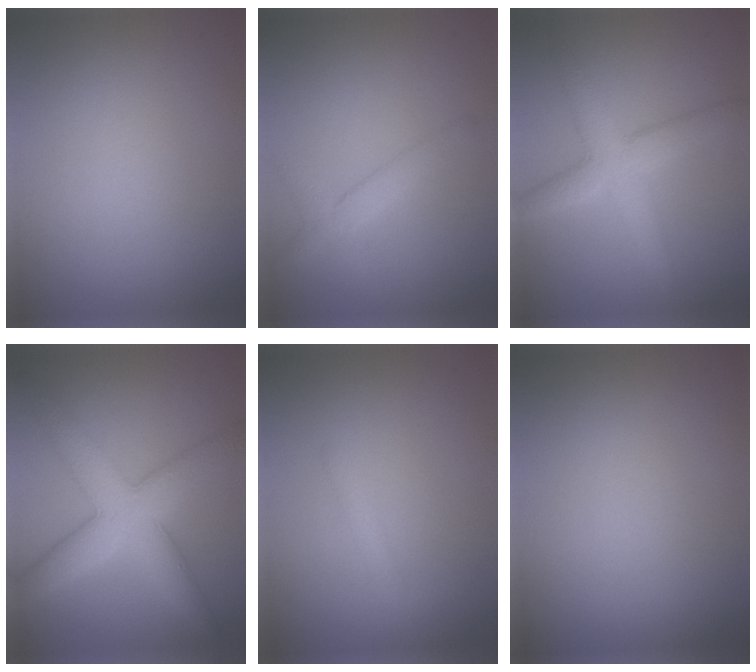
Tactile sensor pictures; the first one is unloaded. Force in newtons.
{"total": 2.2, "press": 2.2, "slide": 0.1}
{"total": 4.4, "press": 4.4, "slide": 0.2}
{"total": 7.1, "press": 7.1, "slide": 0.2}
{"total": 1.3, "press": 1.3, "slide": 0.1}
{"total": 0.0}